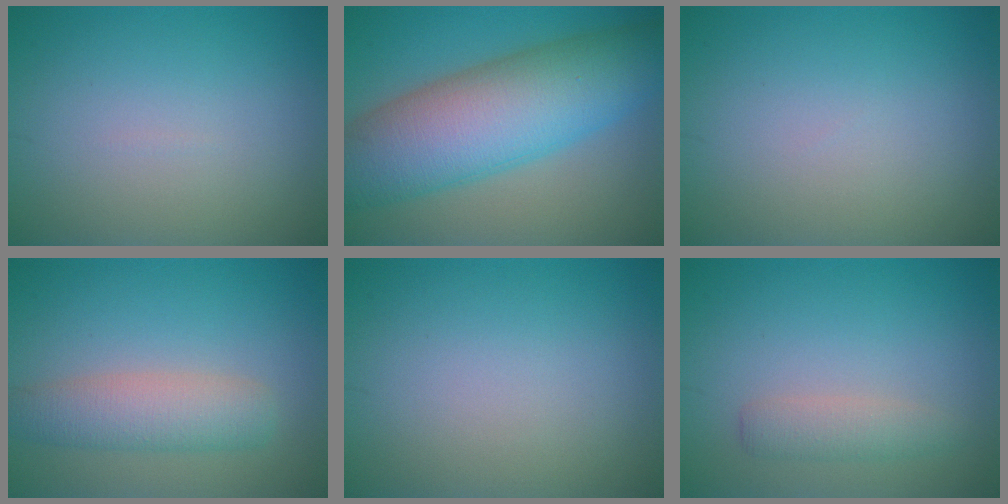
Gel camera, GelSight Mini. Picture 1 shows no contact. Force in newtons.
{"total": 11.8, "press": 11.8, "slide": 0.0}
{"total": 0.0}
{"total": 4.2, "press": 4.2, "slide": 0.3}
{"total": 0.0}
{"total": 2.0, "press": 2.0, "slide": 0.2}